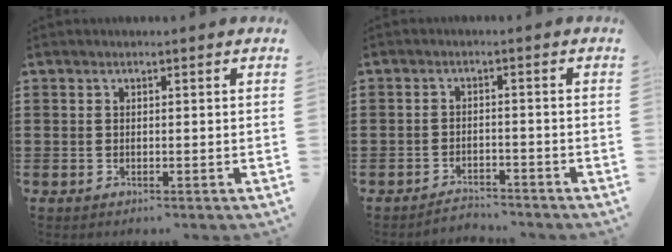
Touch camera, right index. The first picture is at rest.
{"total": 2.8, "force": [-2.7, 0.2, -0.2], "torque": [-0.005, 0.001, -0.060]}